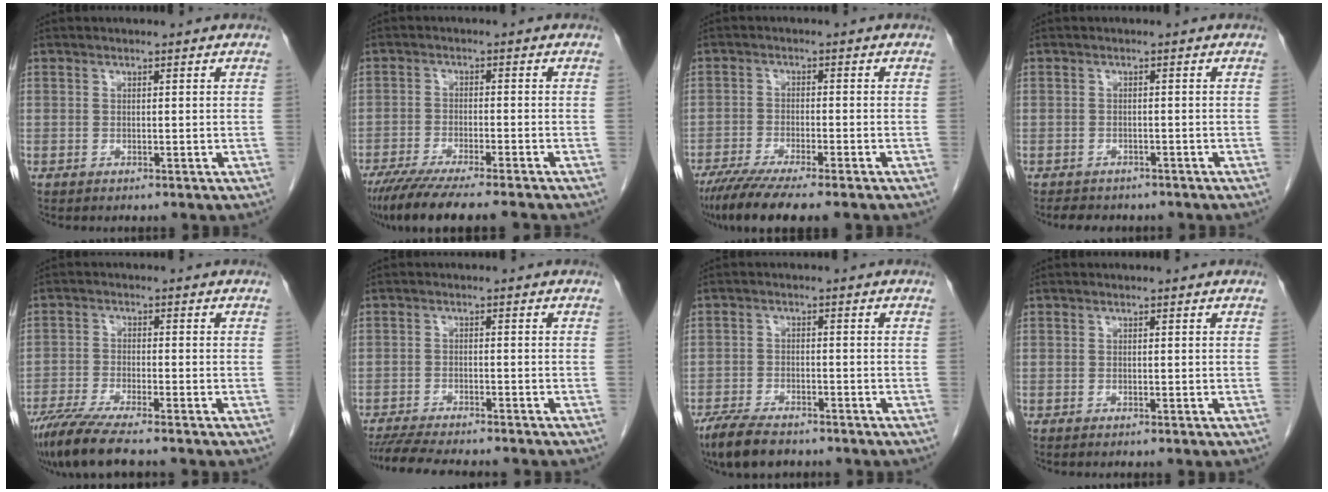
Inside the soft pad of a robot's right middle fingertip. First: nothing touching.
{"total": 12.2, "force": [-10.3, 0.3, 6.5], "torque": [-0.092, -0.032, -0.161]}
{"total": 9.6, "force": [-7.7, 0.4, 5.8], "torque": [-0.090, -0.023, -0.123]}
{"total": 4.9, "force": [-4.1, 2.2, 1.4], "torque": [-0.025, -0.002, -0.051]}
{"total": 8.5, "force": [-7.1, -0.1, 4.7], "torque": [-0.078, -0.026, -0.121]}
{"total": 10.8, "force": [-9.7, 1.2, 4.8], "torque": [-0.069, -0.013, -0.145]}
{"total": 7.2, "force": [-5.8, 2.2, 3.7], "torque": [-0.070, -0.013, -0.099]}
{"total": 0.6, "force": [-0.5, 0.0, 0.3], "torque": [-0.007, -0.001, -0.005]}